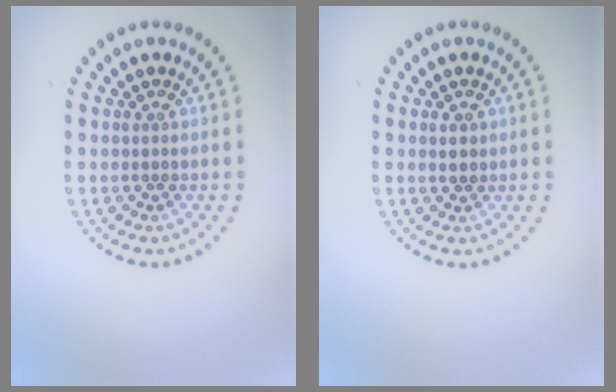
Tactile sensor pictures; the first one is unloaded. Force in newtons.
{"total": 1.2, "press": 1.2, "slide": 0.3}